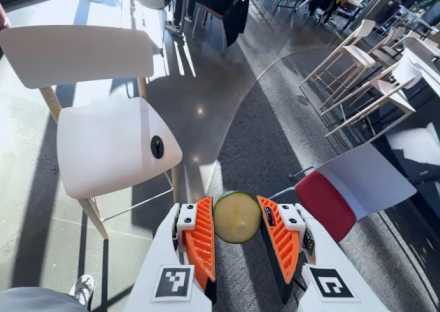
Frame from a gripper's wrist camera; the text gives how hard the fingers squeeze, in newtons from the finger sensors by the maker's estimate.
{"total": 9.9, "left": 9.9, "right": 9.9}